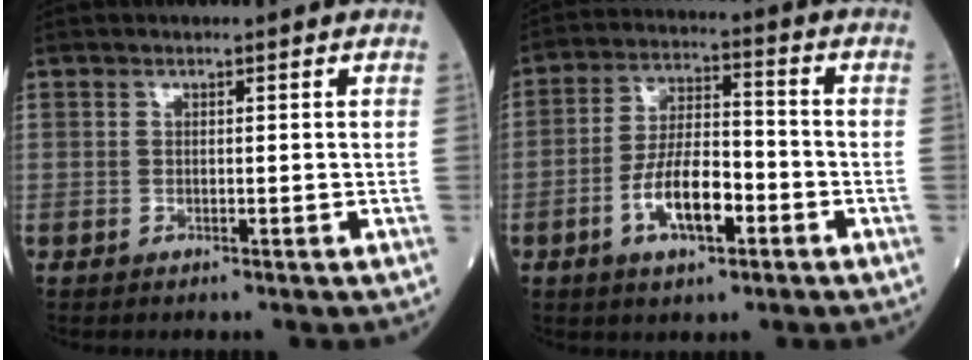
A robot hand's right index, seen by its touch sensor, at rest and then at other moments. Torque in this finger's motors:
{"motor_torque": [1.41, -0.69, 0.72, 0.19]}